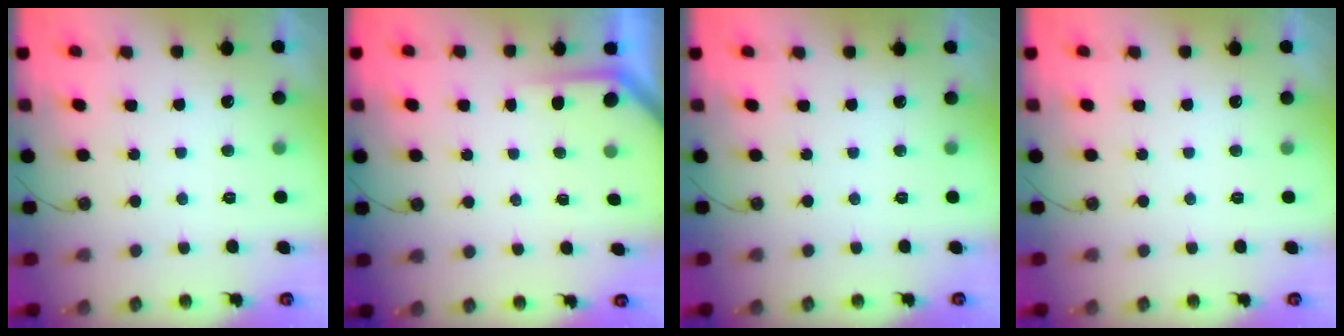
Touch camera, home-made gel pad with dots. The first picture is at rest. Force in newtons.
{"total": 2.4, "press": 2.4, "slide": 0.2}
{"total": 0.0}
{"total": 0.0}